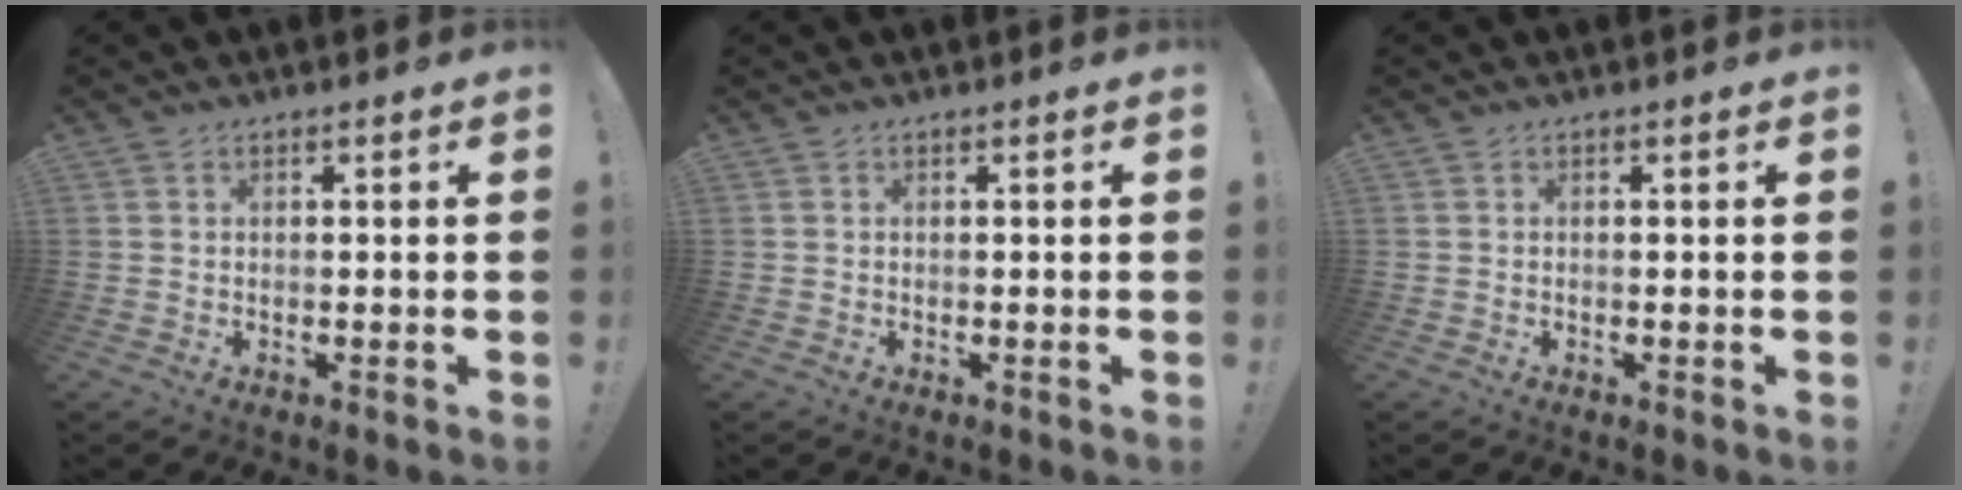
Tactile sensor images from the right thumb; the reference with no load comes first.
{"total": 0.0}
{"total": 0.0}